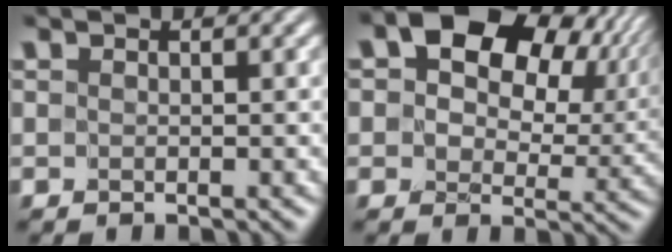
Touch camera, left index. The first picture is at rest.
{"total": 13.9, "force": [5.6, 9.0, 9.0], "torque": [-0.130, 0.020, 0.094]}